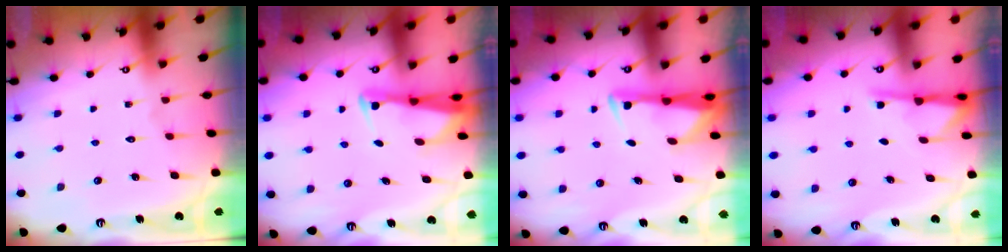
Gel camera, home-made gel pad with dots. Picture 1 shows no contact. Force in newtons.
{"total": 2.4, "press": 2.3, "slide": 0.5}
{"total": 3.4, "press": 3.2, "slide": 0.9}
{"total": 2.6, "press": 2.6, "slide": 0.4}